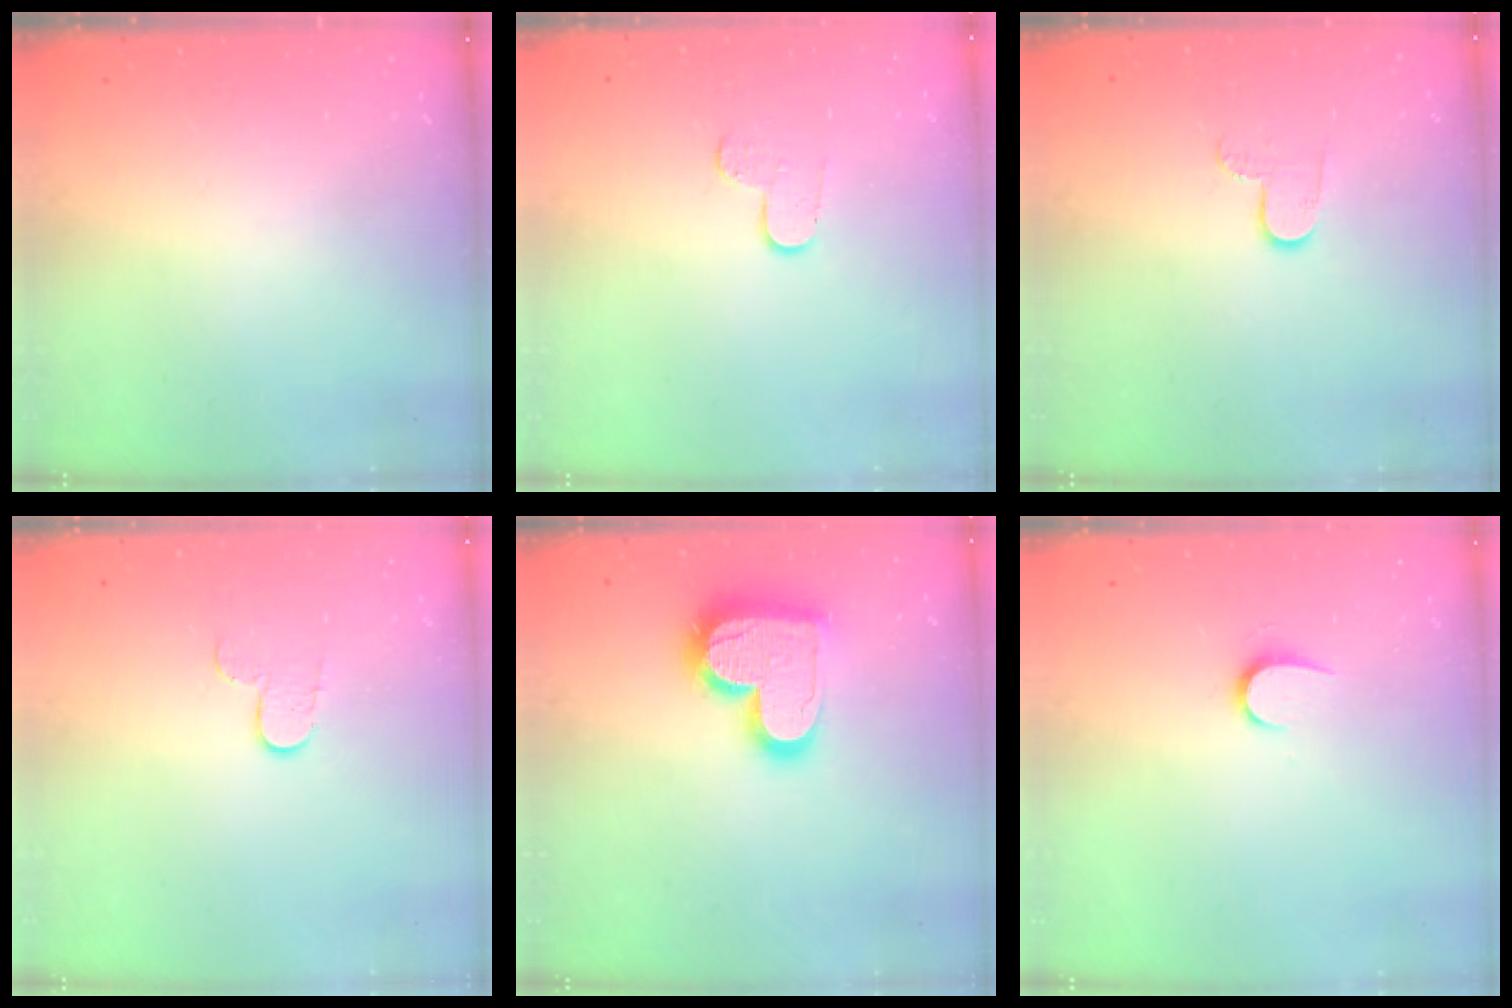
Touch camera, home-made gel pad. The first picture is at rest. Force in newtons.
{"total": 6.2, "press": 6.2, "slide": 0.6}
{"total": 5.2, "press": 5.2, "slide": 0.5}
{"total": 5.7, "press": 5.7, "slide": 0.5}
{"total": 16.9, "press": 16.9, "slide": 1.3}
{"total": 5.6, "press": 5.5, "slide": 0.6}